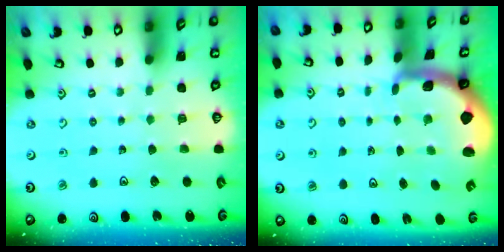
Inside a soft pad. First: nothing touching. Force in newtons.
{"total": 1.8, "press": 1.8, "slide": 0.4}